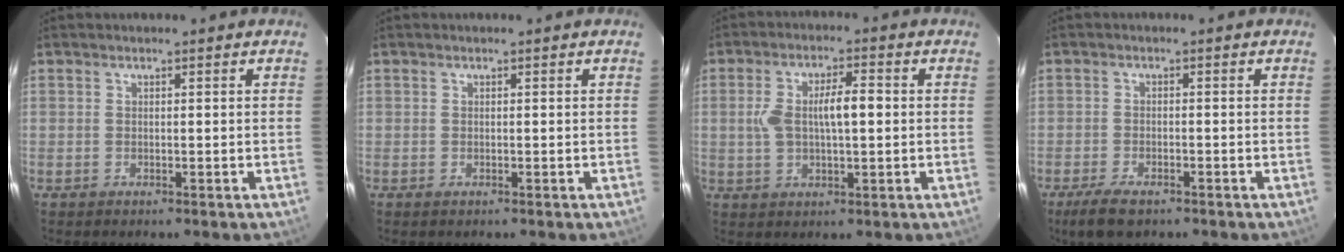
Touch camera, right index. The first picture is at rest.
{"total": 0.0}
{"total": 7.4, "force": [0.5, 2.3, 7.0], "torque": [-0.138, 0.017, 0.014]}
{"total": 4.8, "force": [-3.5, 1.6, 2.9], "torque": [-0.059, -0.009, -0.059]}